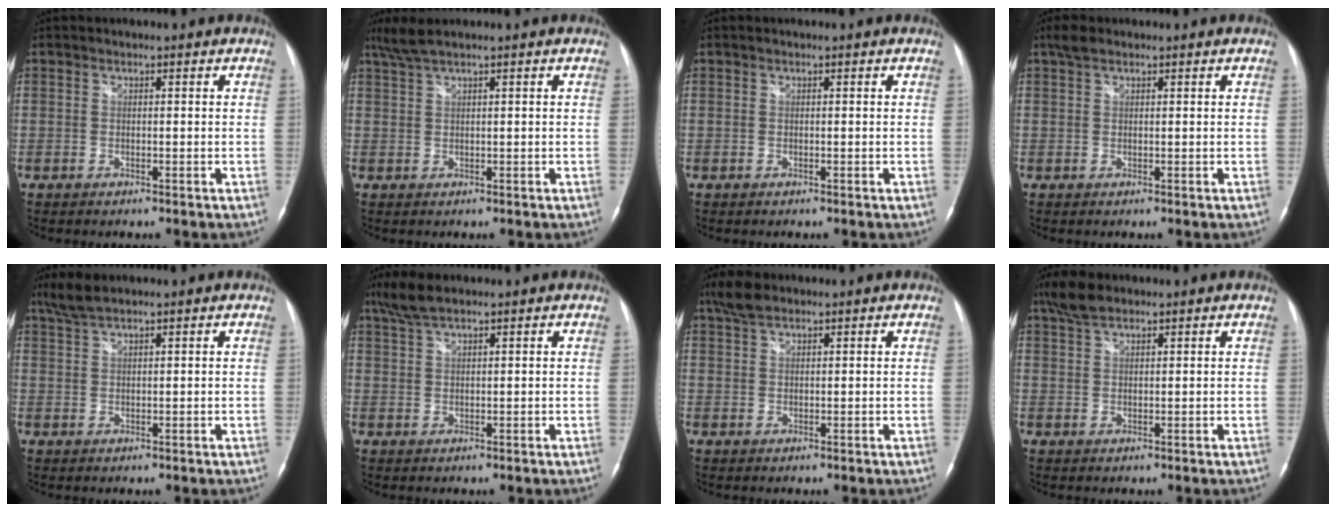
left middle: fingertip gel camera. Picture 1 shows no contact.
{"total": 2.9, "force": [2.3, -0.2, 1.9], "torque": [-0.051, 0.019, 0.053]}
{"total": 0.0}
{"total": 1.9, "force": [1.4, 0.8, 1.0], "torque": [-0.024, 0.018, 0.028]}
{"total": 3.4, "force": [2.9, 0.4, 1.8], "torque": [-0.045, 0.012, 0.064]}
{"total": 4.3, "force": [3.4, 0.8, 2.5], "torque": [-0.060, 0.014, 0.071]}
{"total": 3.4, "force": [2.7, 1.3, 1.7], "torque": [-0.042, 0.014, 0.055]}
{"total": 4.1, "force": [3.2, 1.5, 2.1], "torque": [-0.052, 0.015, 0.066]}